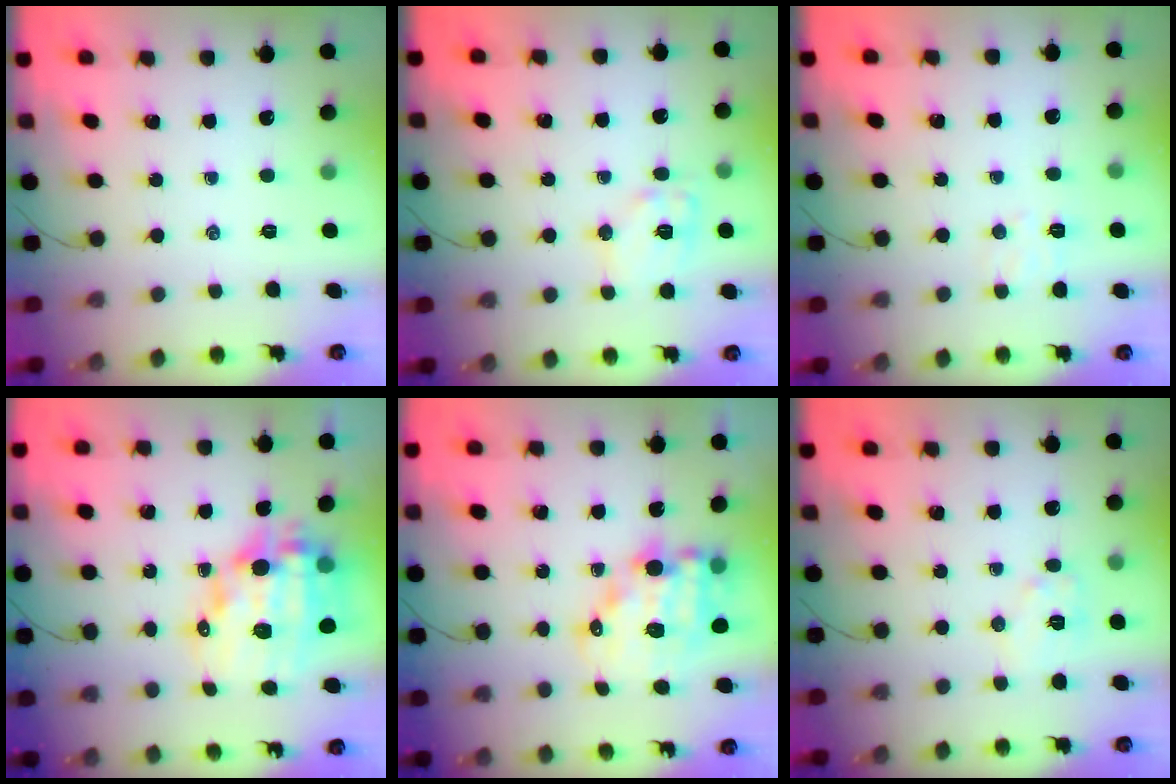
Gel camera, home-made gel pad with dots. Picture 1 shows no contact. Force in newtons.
{"total": 10.9, "press": 10.8, "slide": 1.1}
{"total": 5.5, "press": 5.3, "slide": 1.4}
{"total": 16.2, "press": 15.8, "slide": 3.5}
{"total": 12.7, "press": 12.4, "slide": 2.9}
{"total": 7.3, "press": 7.3, "slide": 0.7}